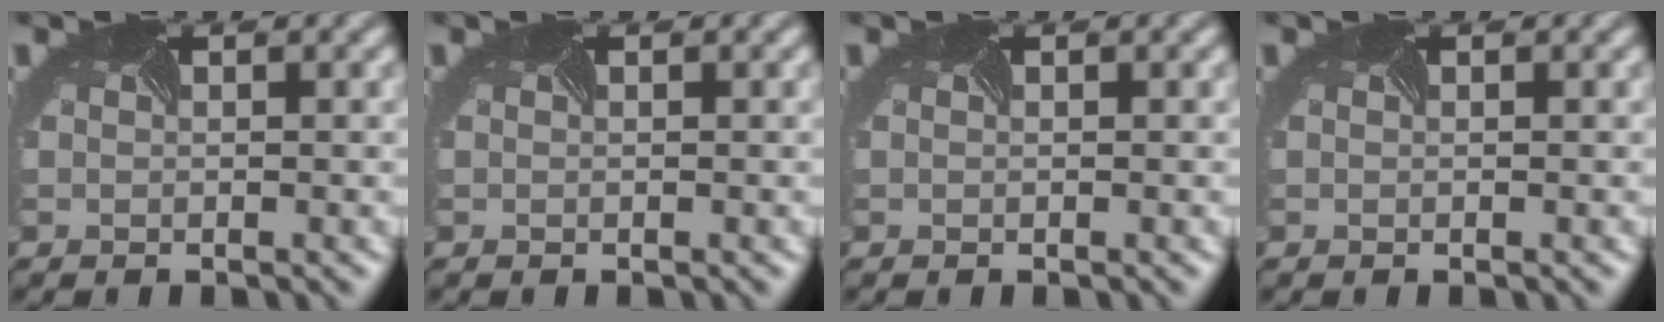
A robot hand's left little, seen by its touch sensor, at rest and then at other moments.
{"total": 0.0}
{"total": 0.0}
{"total": 0.0}